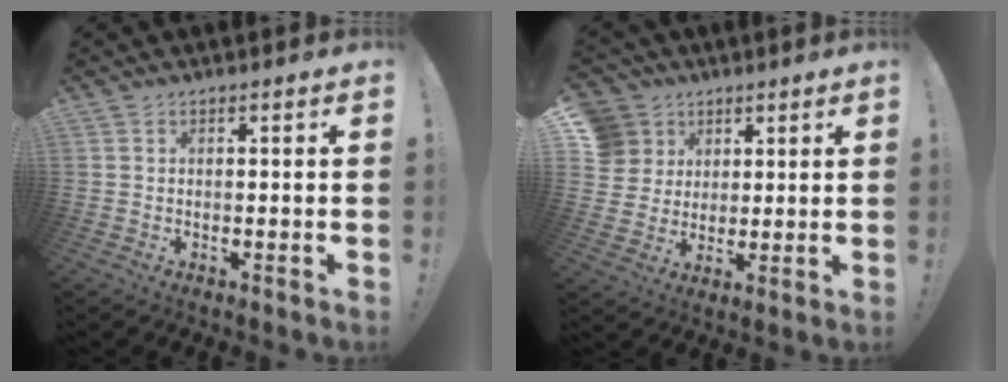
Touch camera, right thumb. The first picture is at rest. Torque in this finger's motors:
{"motor_torque": [-0.68, 0.72, 0.13, 0.36, 0.00]}